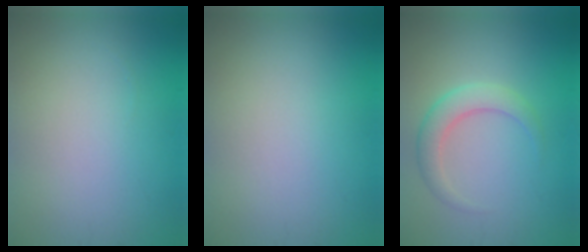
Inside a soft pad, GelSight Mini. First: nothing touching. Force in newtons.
{"total": 0.0}
{"total": 2.8, "press": 2.8, "slide": 0.2}